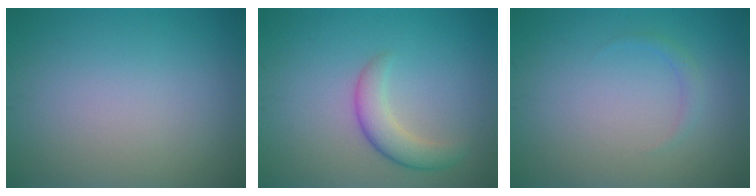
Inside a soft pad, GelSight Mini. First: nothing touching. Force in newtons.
{"total": 3.0, "press": 3.0, "slide": 0.1}
{"total": 0.8, "press": 0.8, "slide": 0.0}